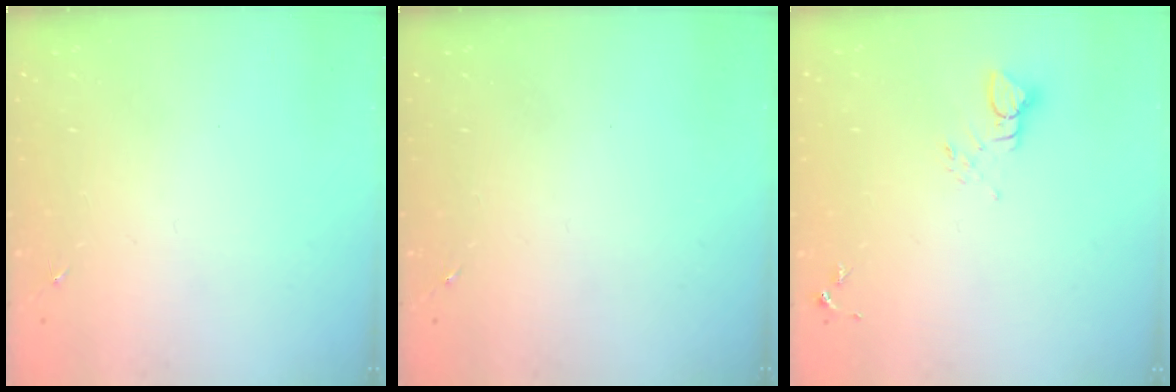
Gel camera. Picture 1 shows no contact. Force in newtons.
{"total": 0.0}
{"total": 3.8, "press": 3.8, "slide": 0.5}